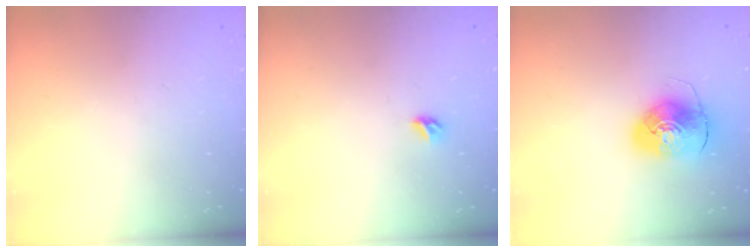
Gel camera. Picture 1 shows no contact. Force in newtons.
{"total": 3.8, "press": 3.8, "slide": 0.7}
{"total": 9.2, "press": 9.0, "slide": 1.5}